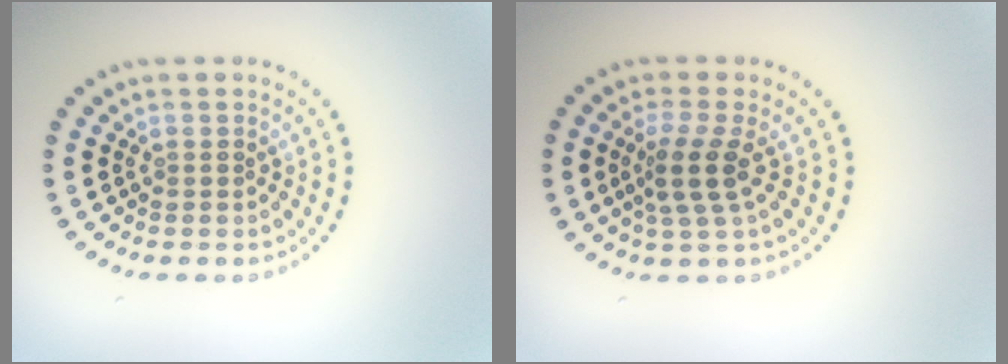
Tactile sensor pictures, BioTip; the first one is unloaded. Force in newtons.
{"total": 3.0, "press": 2.2, "slide": 1.9}